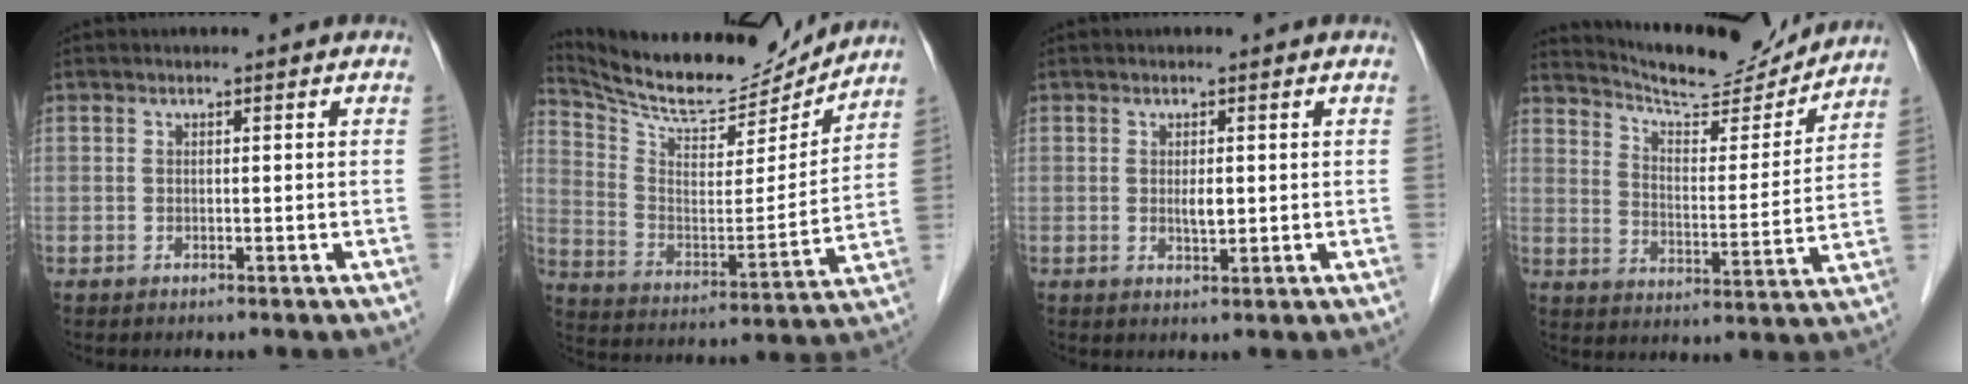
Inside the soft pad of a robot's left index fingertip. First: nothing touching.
{"total": 17.7, "force": [16.8, 3.2, 4.6], "torque": [-0.094, -0.024, 0.271]}
{"total": 1.5, "force": [0.1, 0.6, 1.4], "torque": [-0.027, -0.007, 0.004]}
{"total": 15.3, "force": [14.6, 1.9, 4.0], "torque": [-0.070, -0.013, 0.217]}